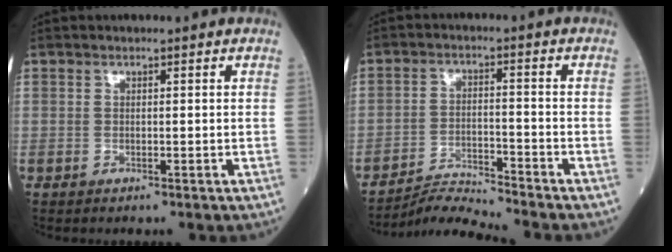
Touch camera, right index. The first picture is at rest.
{"total": 5.8, "force": [-5.4, -2.2, -0.5], "torque": [-0.009, -0.016, -0.096]}